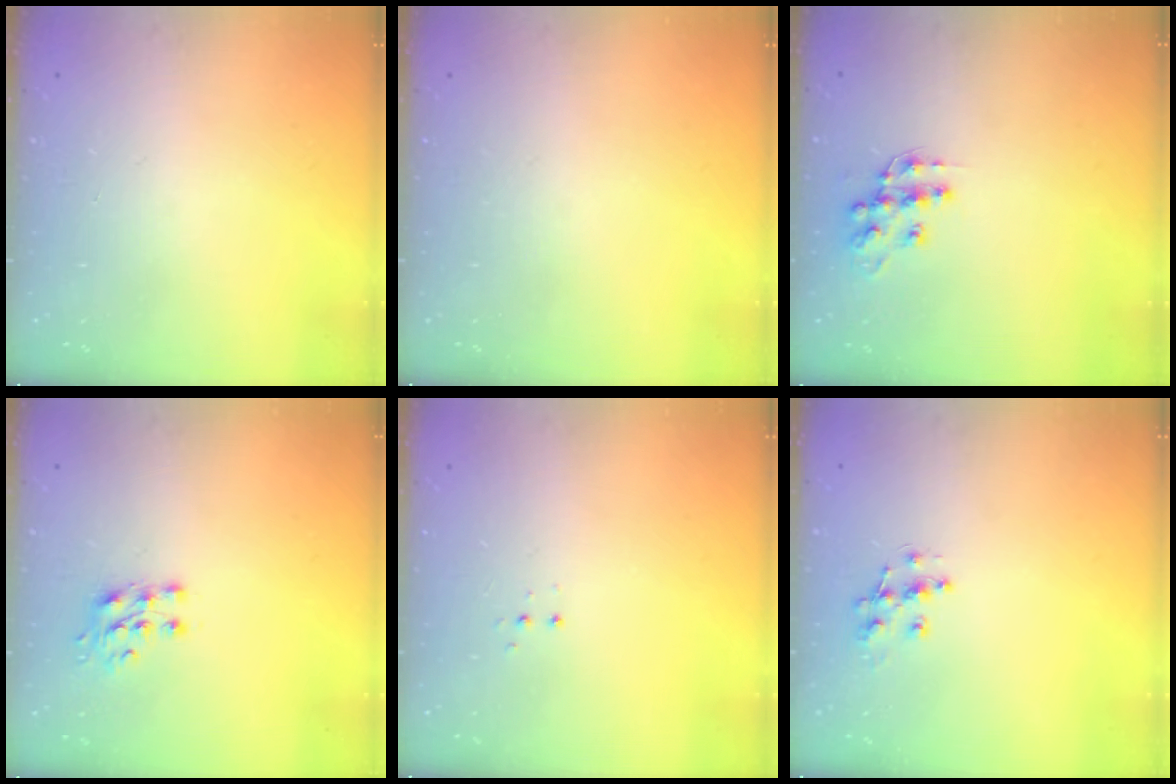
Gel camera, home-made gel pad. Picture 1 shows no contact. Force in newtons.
{"total": 0.0}
{"total": 10.6, "press": 10.6, "slide": 0.6}
{"total": 7.1, "press": 7.1, "slide": 0.8}
{"total": 3.4, "press": 3.3, "slide": 0.7}
{"total": 8.5, "press": 8.4, "slide": 0.6}